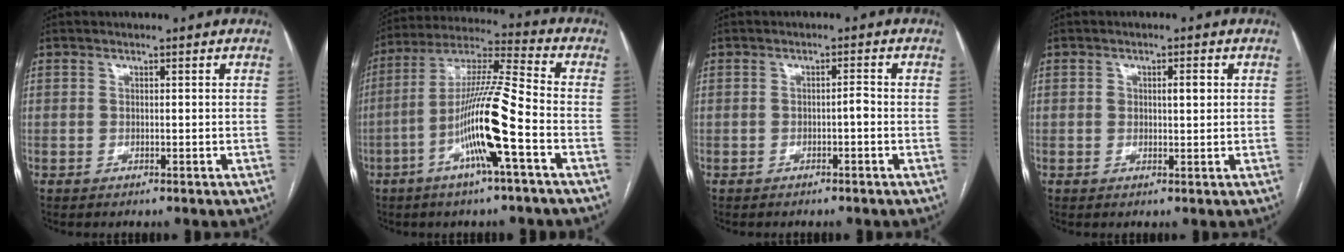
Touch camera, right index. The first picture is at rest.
{"total": 14.0, "force": [-4.9, -0.1, 13.1], "torque": [-0.252, 0.006, -0.095]}
{"total": 1.4, "force": [-0.5, 0.2, 1.2], "torque": [-0.018, 0.003, -0.009]}
{"total": 2.5, "force": [0.6, 1.0, 2.2], "torque": [-0.039, 0.006, 0.010]}